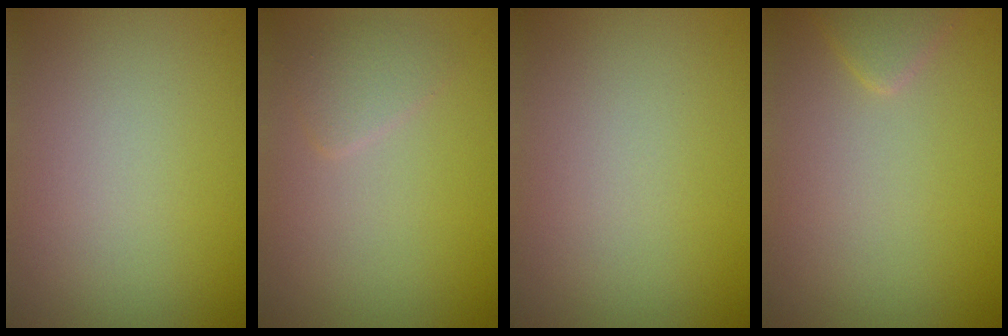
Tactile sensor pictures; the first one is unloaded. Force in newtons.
{"total": 1.5, "press": 1.5, "slide": 0.1}
{"total": 0.0}
{"total": 1.5, "press": 1.5, "slide": 0.2}